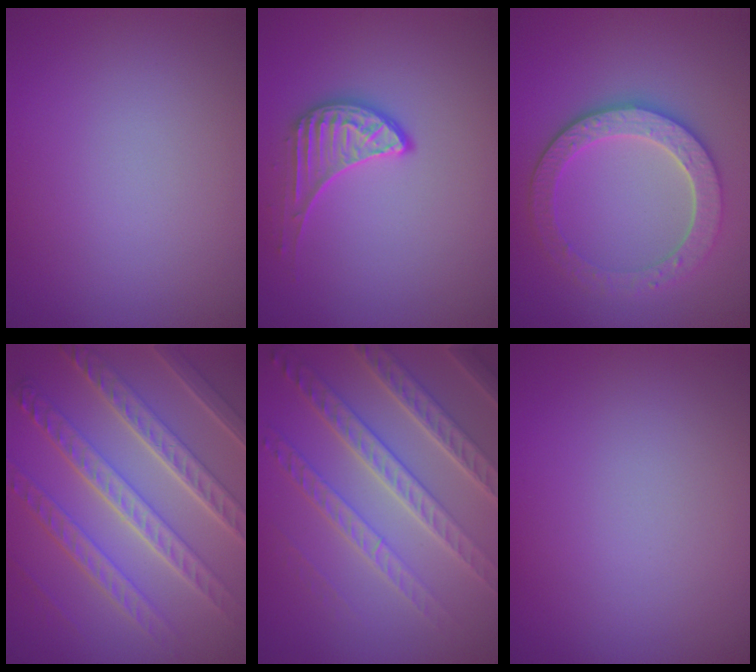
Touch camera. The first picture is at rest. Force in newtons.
{"total": 2.3, "press": 1.7, "slide": 1.5}
{"total": 4.6, "press": 4.0, "slide": 2.2}
{"total": 8.2, "press": 6.4, "slide": 5.1}
{"total": 7.2, "press": 5.1, "slide": 5.1}
{"total": 0.0}